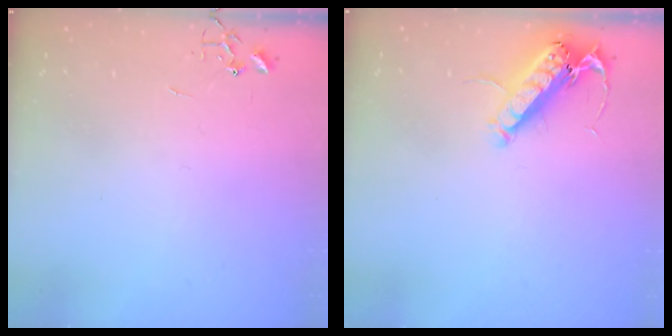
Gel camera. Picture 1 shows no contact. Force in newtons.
{"total": 14.4, "press": 14.2, "slide": 2.0}